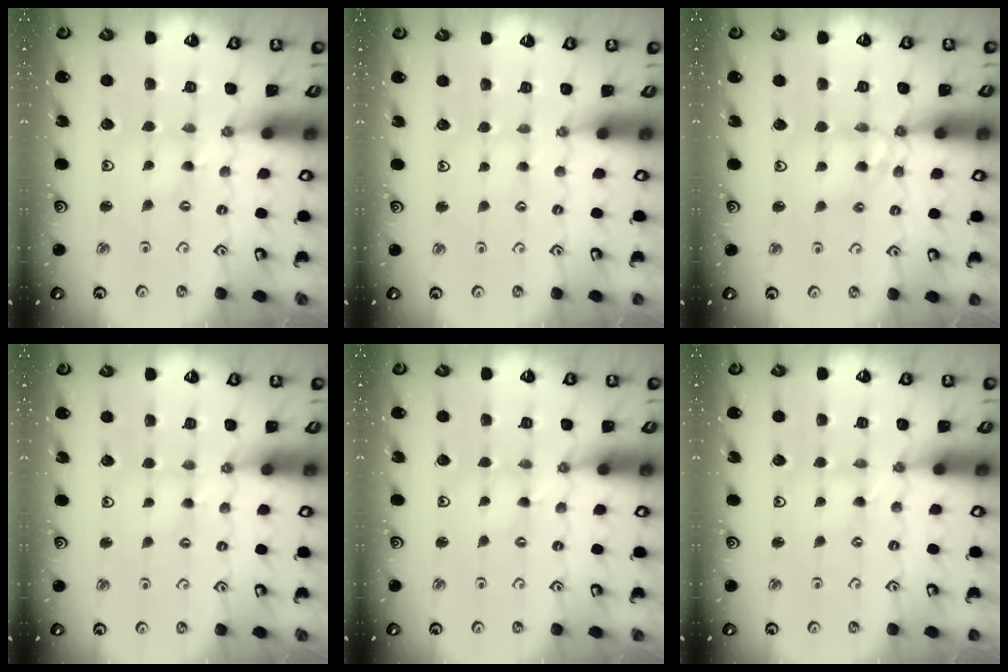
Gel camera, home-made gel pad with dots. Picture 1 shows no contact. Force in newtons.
{"total": 0.9, "press": 0.9, "slide": 0.2}
{"total": 9.0, "press": 9.0, "slide": 0.9}
{"total": 2.2, "press": 2.2, "slide": 0.3}
{"total": 0.0}
{"total": 0.0}